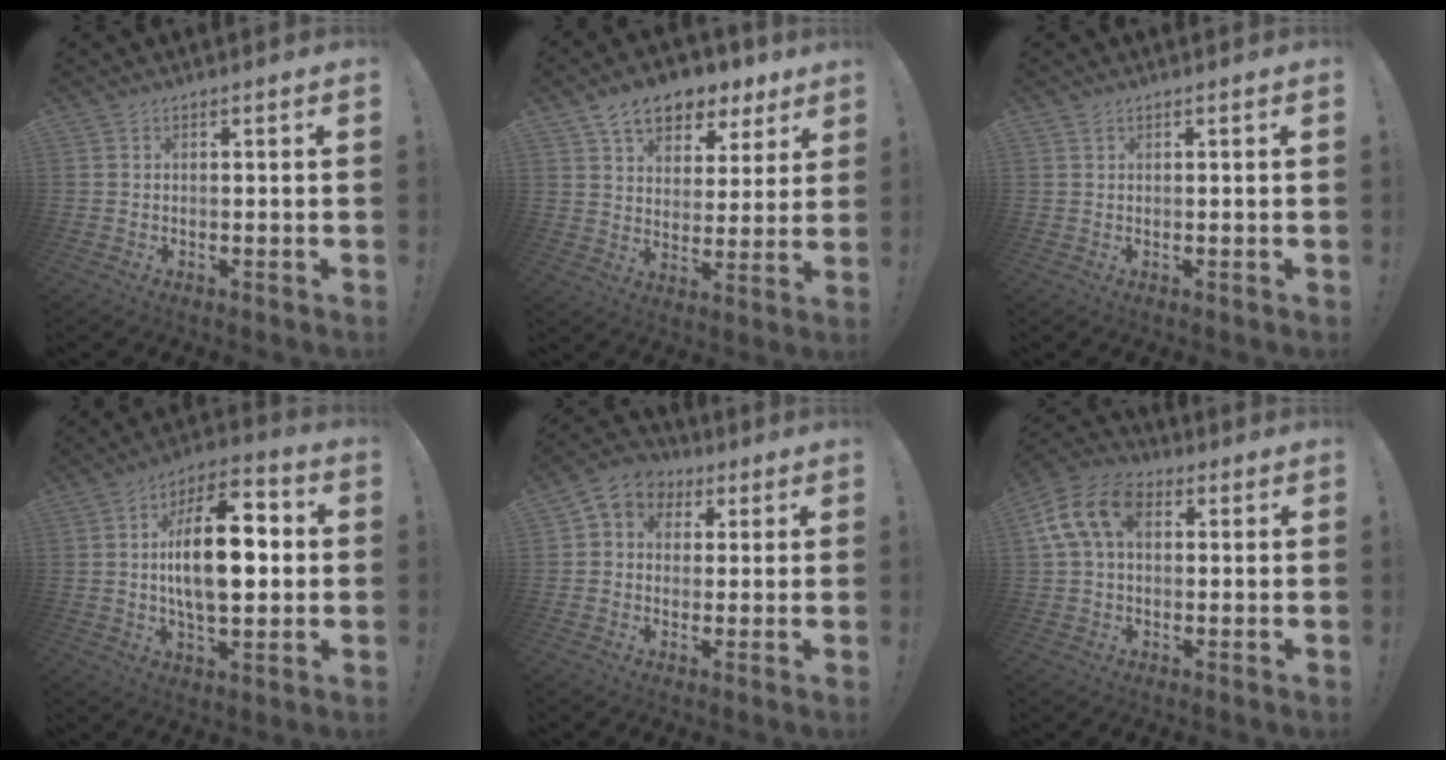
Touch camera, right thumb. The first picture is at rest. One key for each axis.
{"total": 12.0, "fx": 8.0, "fy": 7.0, "fz": 5.5, "tx": -0.088, "ty": -0.043, "tz": 0.149}
{"total": 0.8, "fx": 0.5, "fy": 0.3, "fz": 0.5, "tx": -0.004, "ty": -0.002, "tz": 0.009}
{"total": 19.0, "fx": 1.1, "fy": 9.3, "fz": 16.6, "tx": -0.273, "ty": 0.007, "tz": 0.012}
{"total": 5.8, "fx": 0.8, "fy": 5.4, "fz": 1.9, "tx": -0.019, "ty": -0.002, "tz": 0.017}
{"total": 13.7, "fx": 3.6, "fy": 9.0, "fz": 9.7, "tx": -0.185, "ty": 0.005, "tz": 0.068}